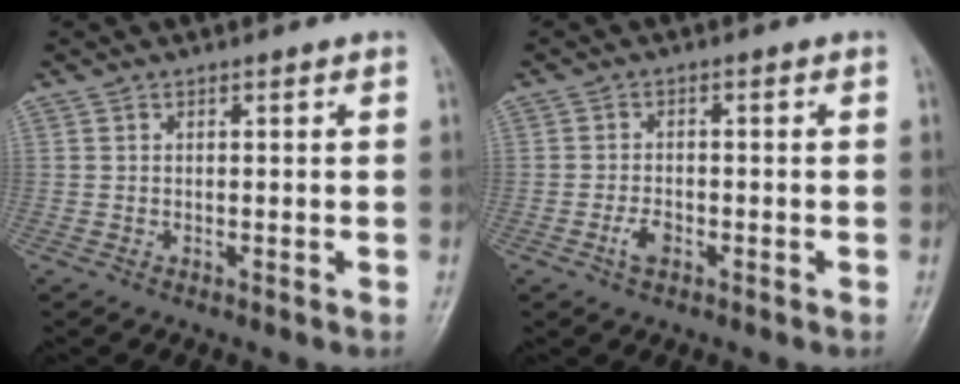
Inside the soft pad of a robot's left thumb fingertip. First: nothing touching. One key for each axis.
{"total": 2.7, "fx": -1.2, "fy": 1.5, "fz": 1.8, "tx": -0.036, "ty": 0.006, "tz": -0.023}